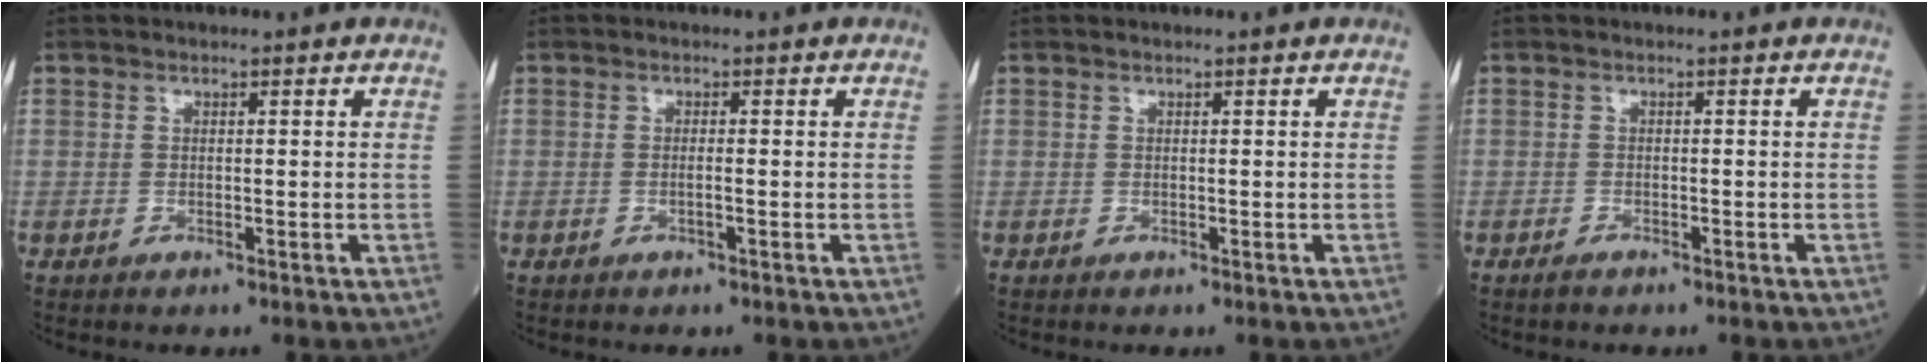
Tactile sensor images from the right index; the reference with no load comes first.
{"total": 0.8, "force": [-0.3, -0.1, 0.7], "torque": [-0.017, 0.000, -0.006]}
{"total": 0.0}
{"total": 1.0, "force": [-0.9, 0.4, 0.4], "torque": [-0.014, -0.001, -0.013]}